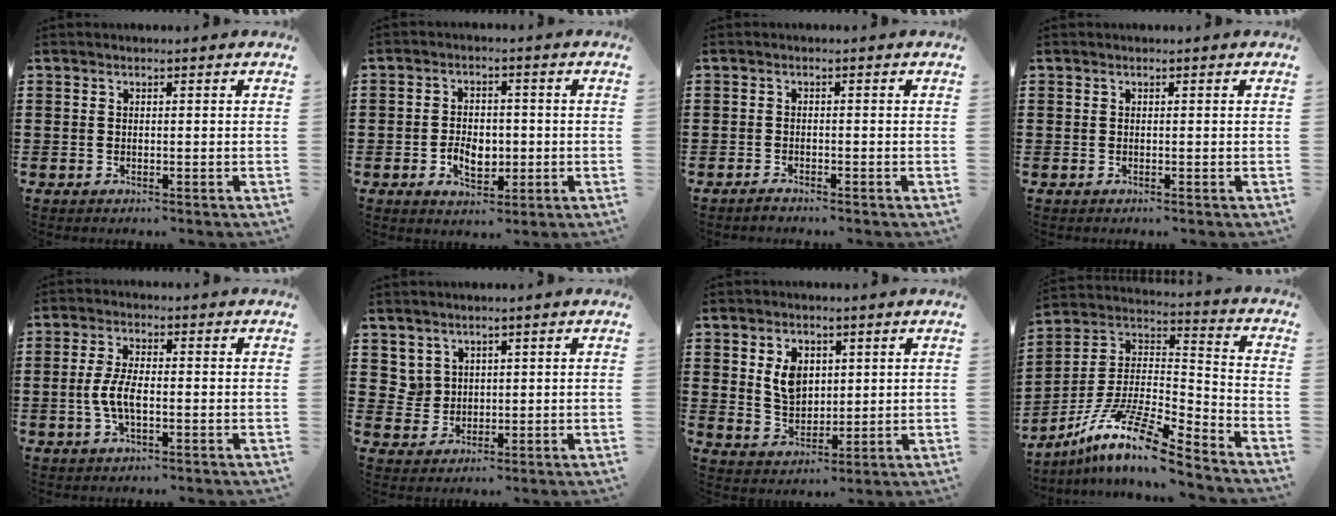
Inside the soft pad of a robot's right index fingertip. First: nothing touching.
{"total": 4.7, "force": [-1.2, 3.2, 3.3], "torque": [-0.048, 0.001, -0.025]}
{"total": 0.9, "force": [-0.9, 0.0, 0.2], "torque": [-0.007, -0.003, -0.016]}
{"total": 0.0}
{"total": 4.9, "force": [-0.9, 2.0, 4.4], "torque": [-0.107, -0.004, -0.025]}
{"total": 3.4, "force": [2.0, 2.8, 0.4], "torque": [-0.021, 0.012, 0.039]}
{"total": 5.7, "force": [1.8, 4.1, 3.5], "torque": [-0.075, 0.010, 0.031]}
{"total": 12.1, "force": [-9.2, 1.9, 7.7], "torque": [-0.159, 0.007, -0.182]}